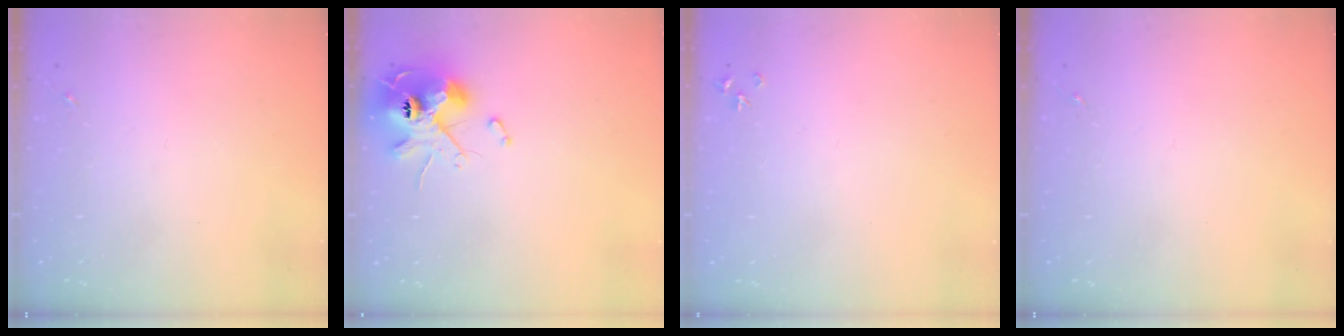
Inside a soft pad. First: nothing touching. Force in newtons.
{"total": 11.9, "press": 11.7, "slide": 1.7}
{"total": 3.2, "press": 3.2, "slide": 0.4}
{"total": 0.0}